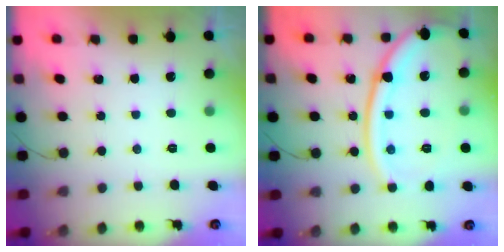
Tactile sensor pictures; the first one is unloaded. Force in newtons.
{"total": 18.3, "press": 18.2, "slide": 2.0}